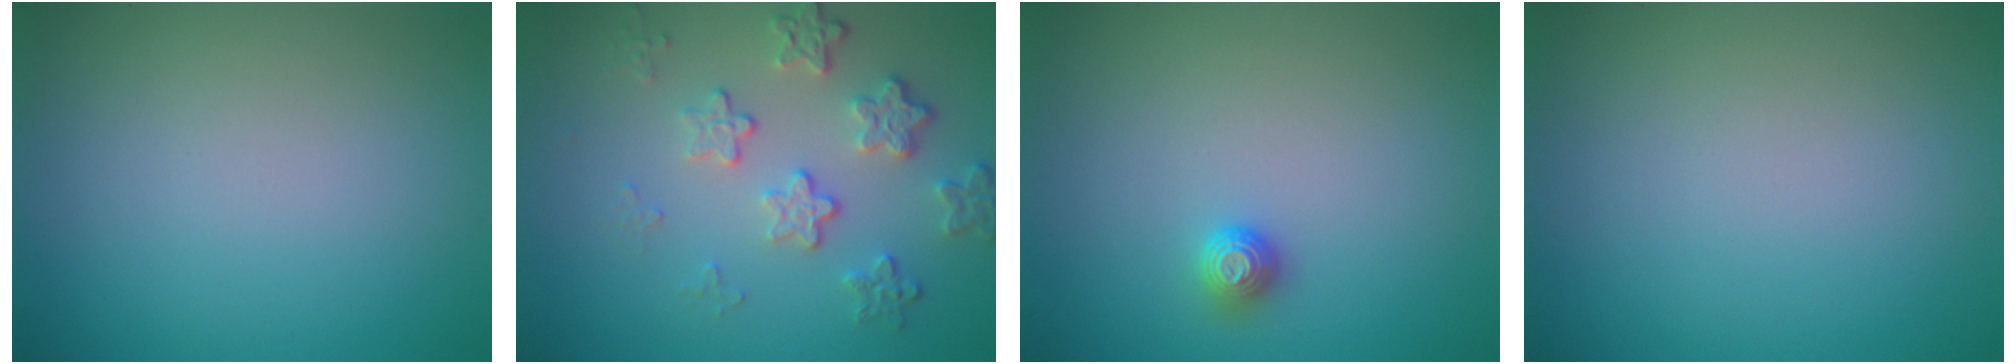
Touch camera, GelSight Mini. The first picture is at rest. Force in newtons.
{"total": 4.1, "press": 3.1, "slide": 2.6}
{"total": 1.1, "press": 1.1, "slide": 0.4}
{"total": 0.0}